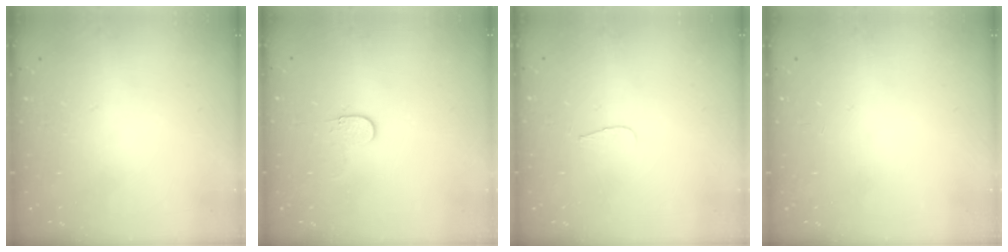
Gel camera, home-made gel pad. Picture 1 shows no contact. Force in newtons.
{"total": 3.9, "press": 3.9, "slide": 0.4}
{"total": 3.6, "press": 3.6, "slide": 0.4}
{"total": 0.0}